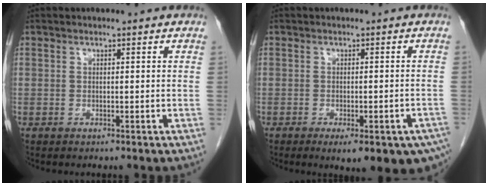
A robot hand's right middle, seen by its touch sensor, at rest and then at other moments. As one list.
[{"total": 12.8, "force": [-8.6, 3.7, 8.8], "torque": [-0.073, -0.010, -0.103]}]